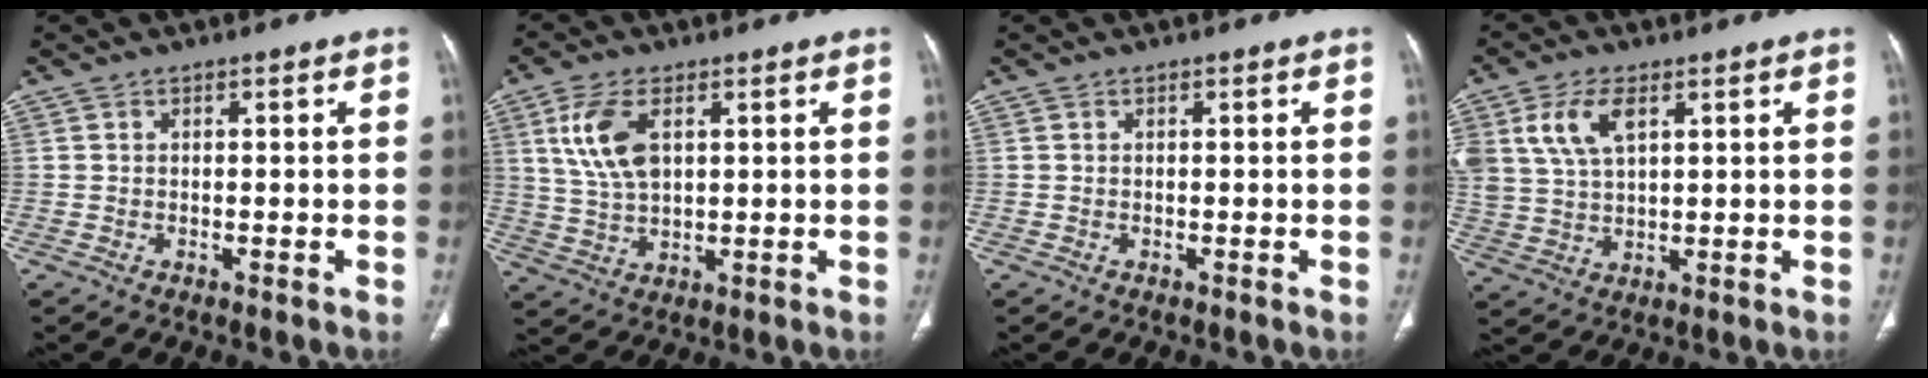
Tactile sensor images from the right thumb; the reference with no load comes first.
{"total": 9.5, "force": [3.1, 5.0, 7.4], "torque": [-0.152, -0.005, 0.067]}
{"total": 0.0}
{"total": 9.4, "force": [4.0, 5.0, 6.9], "torque": [-0.143, -0.004, 0.082]}